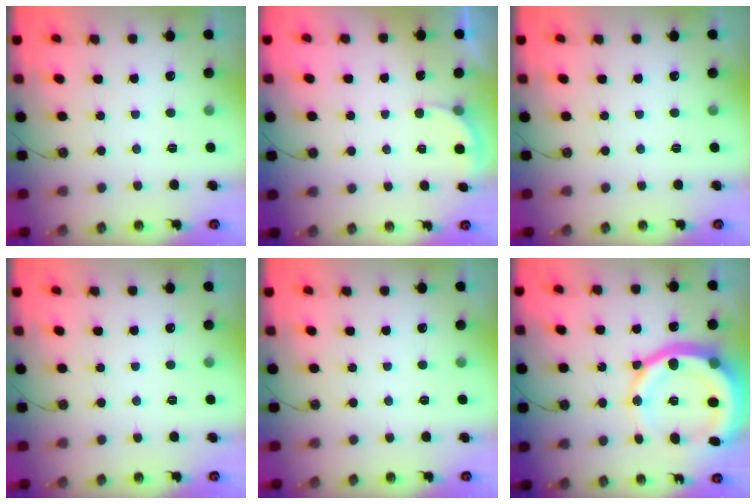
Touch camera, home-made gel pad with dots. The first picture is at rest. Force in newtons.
{"total": 2.1, "press": 2.1, "slide": 0.2}
{"total": 0.0}
{"total": 0.0}
{"total": 0.0}
{"total": 20.8, "press": 20.6, "slide": 2.7}